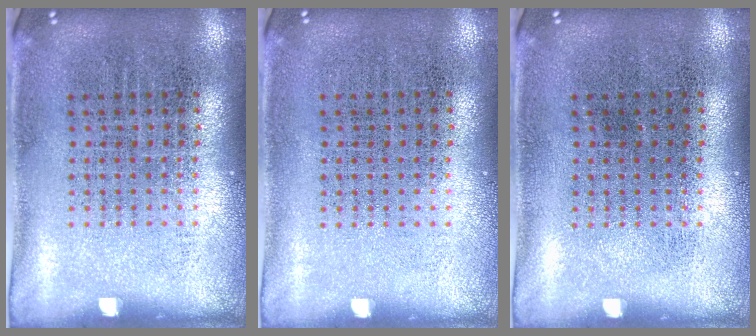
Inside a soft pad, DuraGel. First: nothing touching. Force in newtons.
{"total": 0.0}
{"total": 0.0}